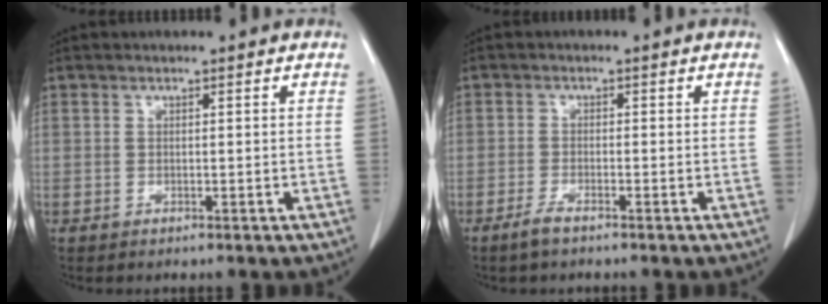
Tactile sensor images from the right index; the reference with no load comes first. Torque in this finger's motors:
{"motor_torque": [0.08, -0.04, 0.02, 0.01]}